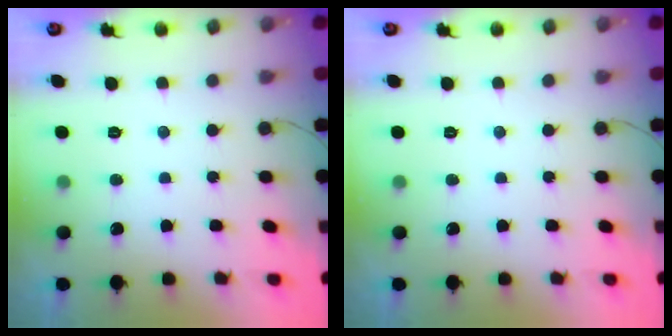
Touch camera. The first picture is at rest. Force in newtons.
{"total": 0.0}